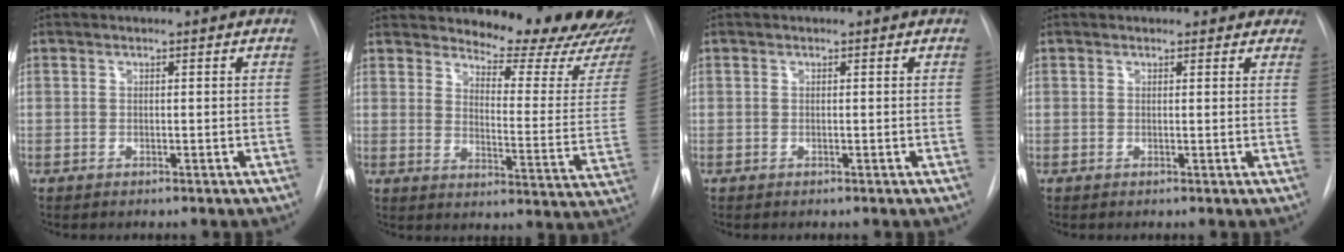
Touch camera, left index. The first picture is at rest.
{"total": 18.8, "force": [17.5, 2.1, 6.5], "torque": [-0.078, -0.106, 0.207]}
{"total": 0.0}
{"total": 3.7, "force": [3.2, 1.7, 0.3], "torque": [0.019, -0.010, 0.016]}